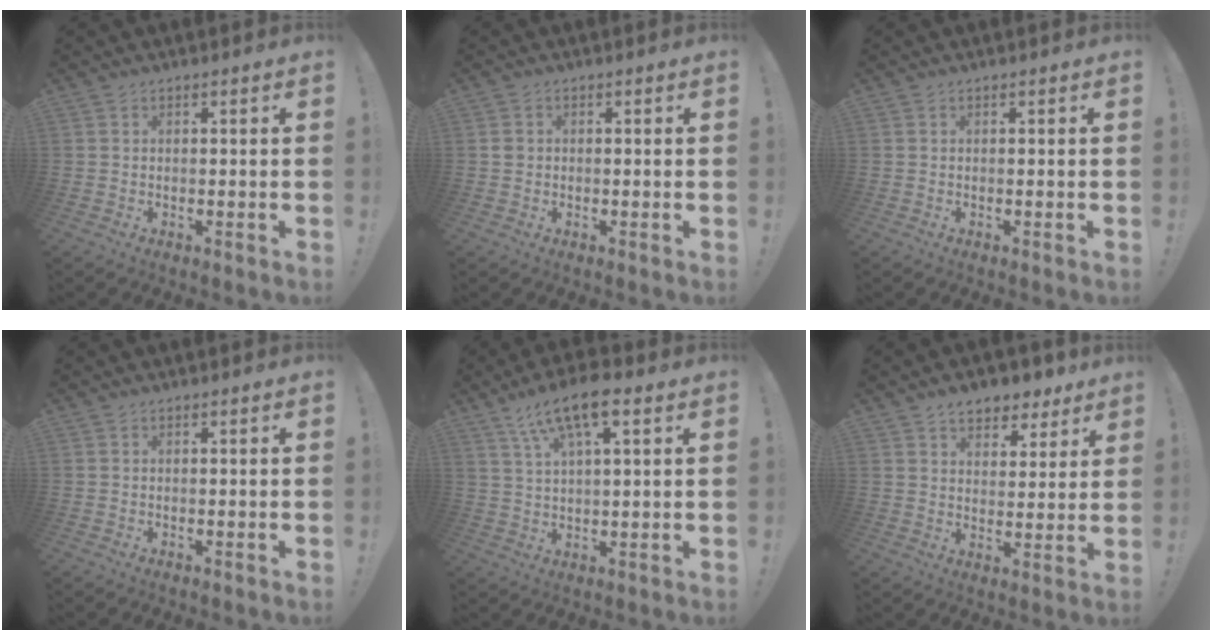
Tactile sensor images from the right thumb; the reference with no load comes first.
{"total": 1.4, "force": [0.0, 1.4, 0.3], "torque": [-0.007, 0.006, 0.001]}
{"total": 0.0}
{"total": 0.0}
{"total": 11.7, "force": [6.3, 3.7, 9.1], "torque": [-0.161, -0.021, 0.111]}
{"total": 8.1, "force": [6.1, 4.6, 2.9], "torque": [-0.041, -0.038, 0.112]}